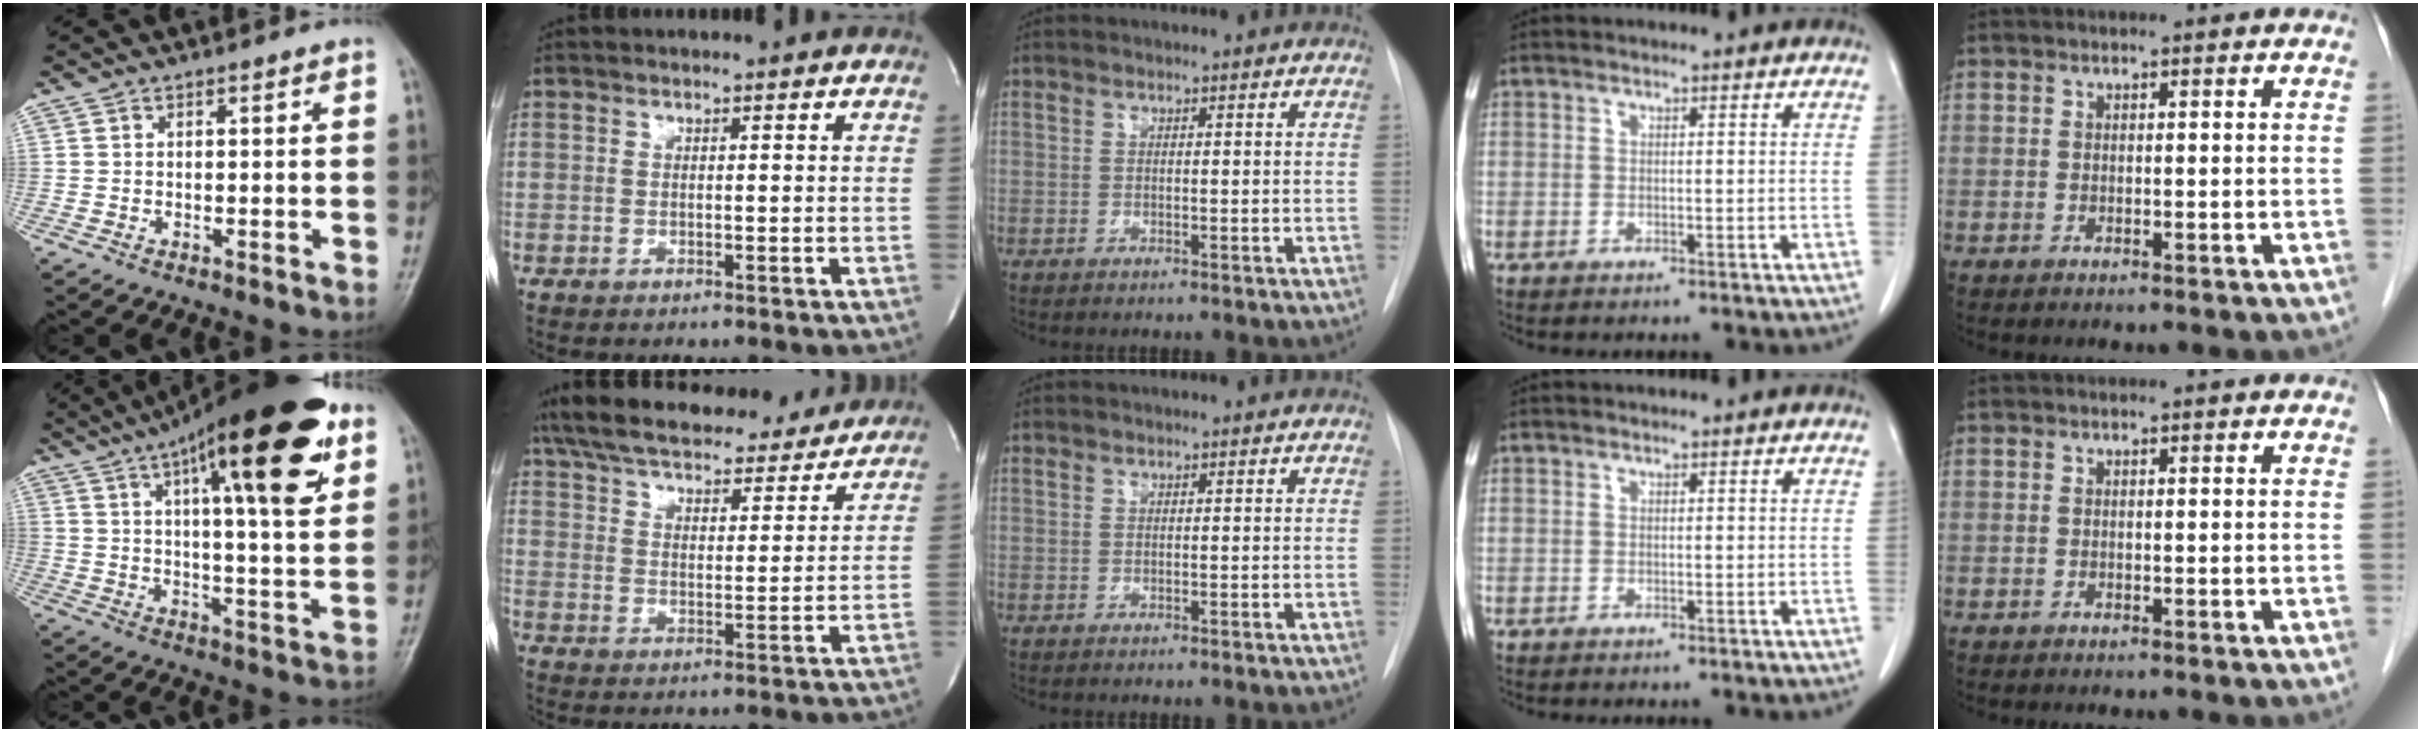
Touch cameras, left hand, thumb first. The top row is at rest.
{"thumb": {"total": 25.1, "force": [11.2, 6.5, 21.5], "torque": [-0.312, -0.010, 0.164]}, "index": {"total": 24.6, "force": [21.7, 6.3, 9.7], "torque": [-0.173, 0.029, 0.303]}}